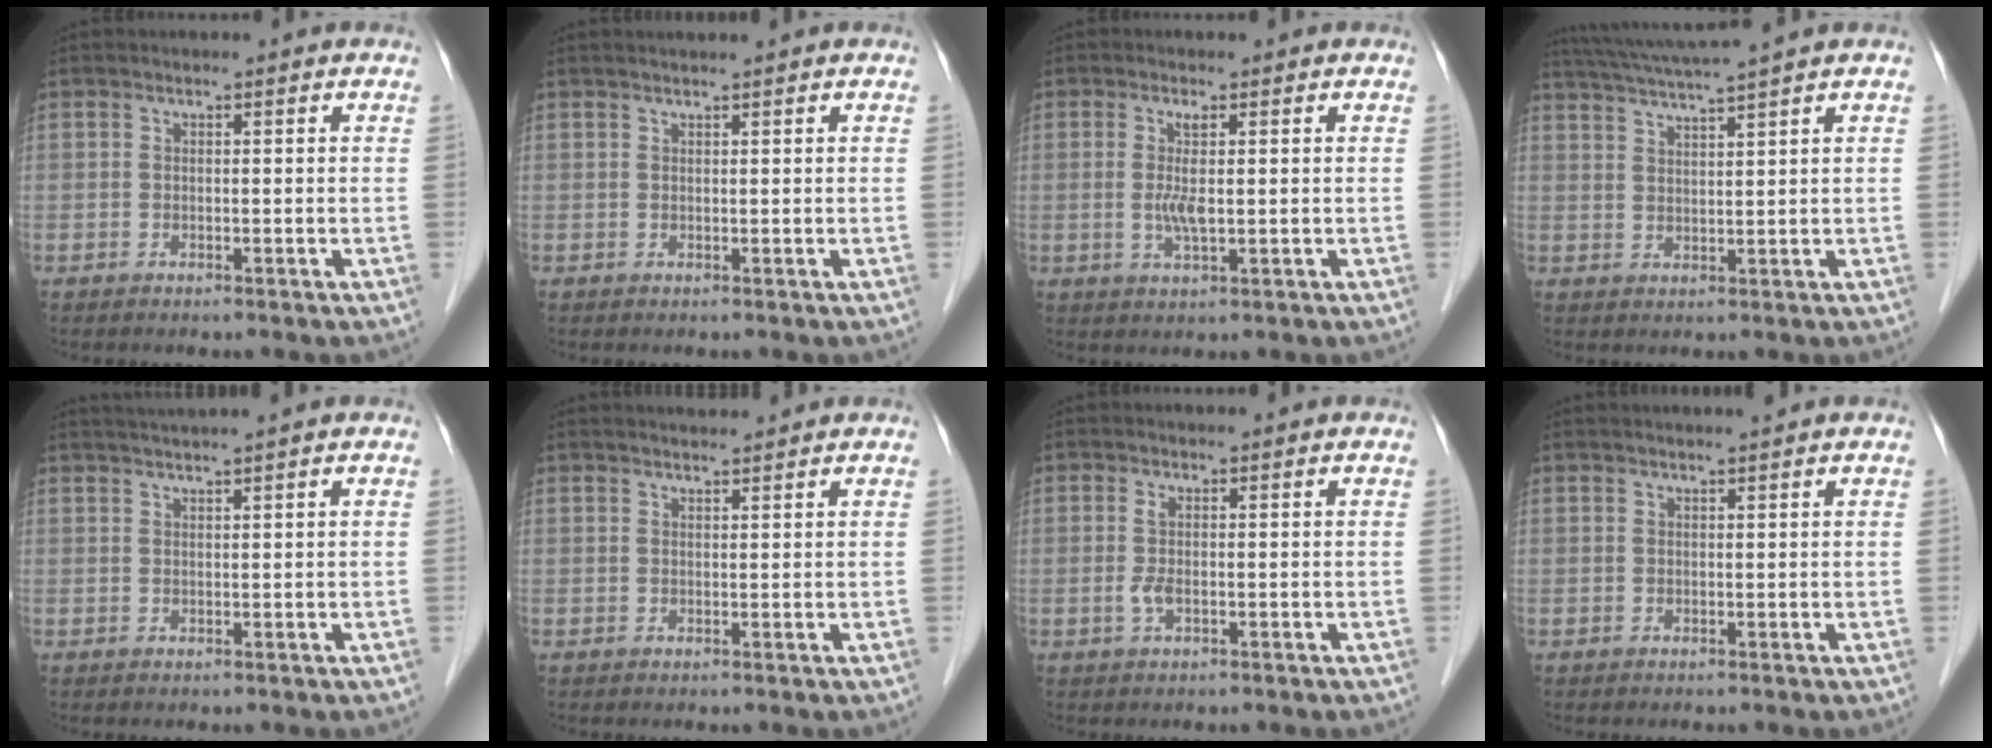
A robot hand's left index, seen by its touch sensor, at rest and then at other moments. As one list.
[{"total": 1.7, "force": [1.5, -0.2, 0.8], "torque": [-0.006, 0.015, 0.028]}, {"total": 3.5, "force": [0.1, 0.4, 3.5], "torque": [-0.076, -0.006, 0.004]}, {"total": 7.9, "force": [6.8, -1.8, 3.5], "torque": [-0.064, 0.012, 0.115]}, {"total": 3.1, "force": [2.7, -1.1, 1.2], "torque": [-0.016, 0.014, 0.053]}, {"total": 2.2, "force": [2.2, 0.0, 0.4], "torque": [-0.007, 0.012, 0.037]}, {"total": 1.7, "force": [-0.3, 0.4, 1.6], "torque": [-0.042, -0.003, -0.004]}, {"total": 1.7, "force": [1.5, -0.3, 0.7], "torque": [-0.007, 0.007, 0.026]}]